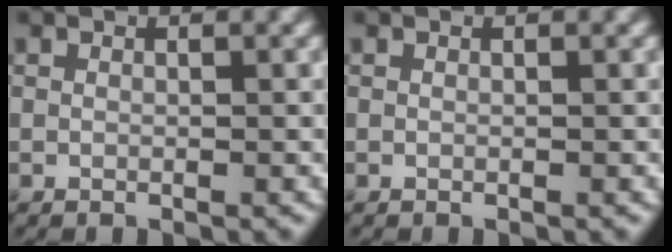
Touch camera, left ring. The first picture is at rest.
{"total": 0.0}